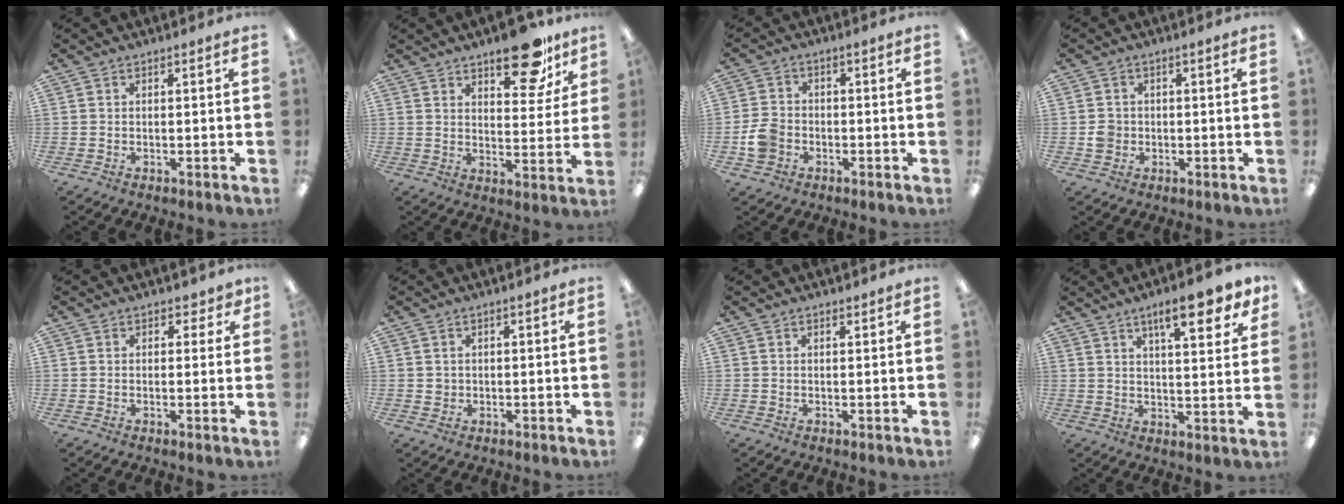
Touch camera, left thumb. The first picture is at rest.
{"total": 14.9, "force": [10.4, 6.6, 8.3], "torque": [-0.086, -0.065, 0.172]}
{"total": 5.6, "force": [-2.0, 4.5, 2.6], "torque": [-0.055, 0.013, -0.037]}
{"total": 3.1, "force": [-0.5, 2.9, 0.9], "torque": [-0.008, 0.001, -0.012]}
{"total": 2.6, "force": [1.4, 1.8, 1.1], "torque": [0.001, -0.003, 0.021]}
{"total": 1.2, "force": [0.3, 1.1, 0.2], "torque": [-0.006, 0.005, 0.004]}
{"total": 0.6, "force": [0.6, 0.2, 0.2], "torque": [0.003, -0.004, 0.009]}
{"total": 10.5, "force": [6.8, 2.9, 7.4], "torque": [-0.094, -0.036, 0.106]}